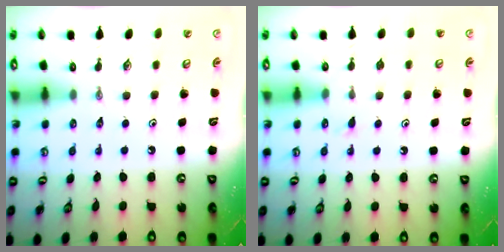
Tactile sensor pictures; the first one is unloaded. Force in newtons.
{"total": 4.3, "press": 4.3, "slide": 0.5}